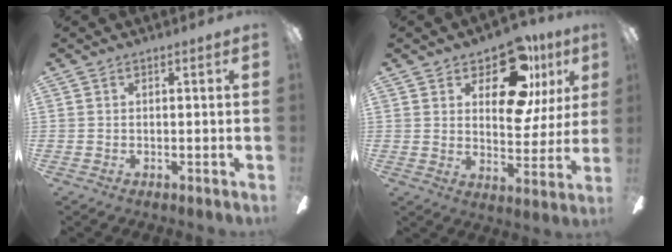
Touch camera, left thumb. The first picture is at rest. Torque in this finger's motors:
{"motor_torque": [0.25, 0.23, 0.05, -0.06, 0.03]}